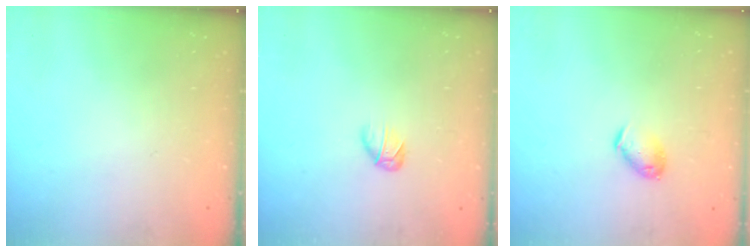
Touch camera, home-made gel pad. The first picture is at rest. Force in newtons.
{"total": 3.4, "press": 3.3, "slide": 0.9}
{"total": 5.1, "press": 5.1, "slide": 0.5}